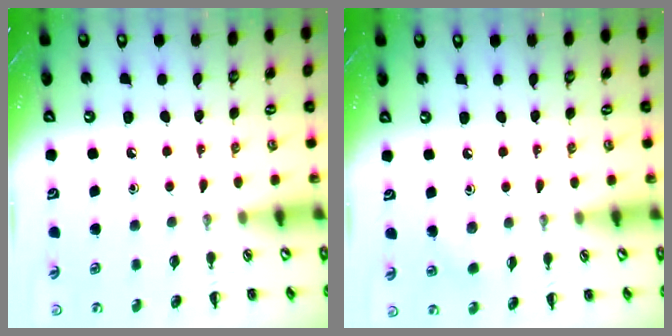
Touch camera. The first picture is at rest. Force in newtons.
{"total": 2.0, "press": 1.9, "slide": 0.7}